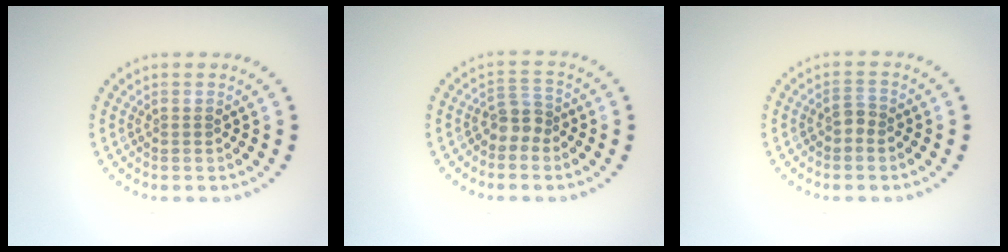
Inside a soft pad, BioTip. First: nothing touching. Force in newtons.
{"total": 2.2, "press": 1.6, "slide": 1.4}
{"total": 0.9, "press": 0.8, "slide": 0.4}